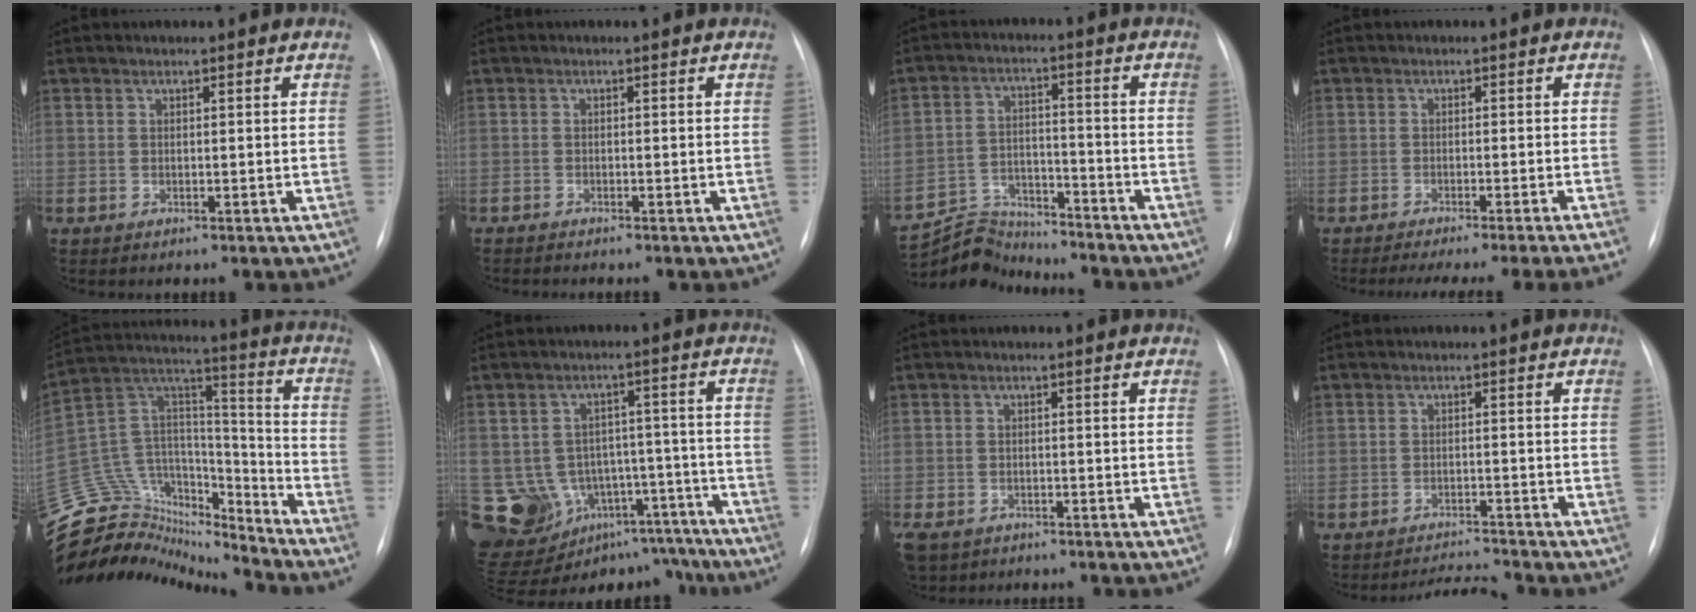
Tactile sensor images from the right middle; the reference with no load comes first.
{"total": 0.8, "force": [-0.7, 0.0, 0.3], "torque": [-0.008, -0.002, -0.012]}
{"total": 8.6, "force": [-8.5, 1.2, -0.8], "torque": [0.007, 0.022, -0.153]}
{"total": 13.3, "force": [-11.6, -1.9, 6.2], "torque": [-0.069, -0.036, -0.158]}
{"total": 27.5, "force": [-25.2, 7.9, 7.9], "torque": [-0.221, 0.031, -0.408]}
{"total": 16.5, "force": [-9.8, 11.4, 6.7], "torque": [-0.104, 0.055, -0.128]}
{"total": 7.1, "force": [-5.0, 4.3, 2.7], "torque": [-0.065, -0.007, -0.077]}
{"total": 3.5, "force": [-3.3, -1.2, -0.4], "torque": [0.001, -0.010, -0.050]}